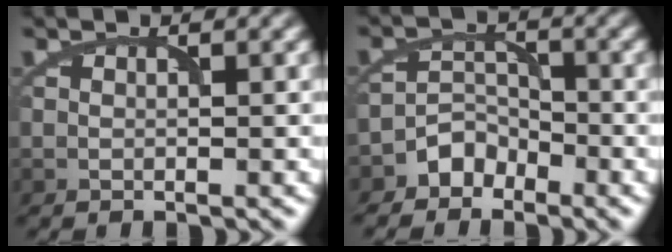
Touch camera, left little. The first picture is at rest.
{"total": 2.5, "force": [-2.1, 1.4, 0.0], "torque": [0.014, 0.013, -0.038]}